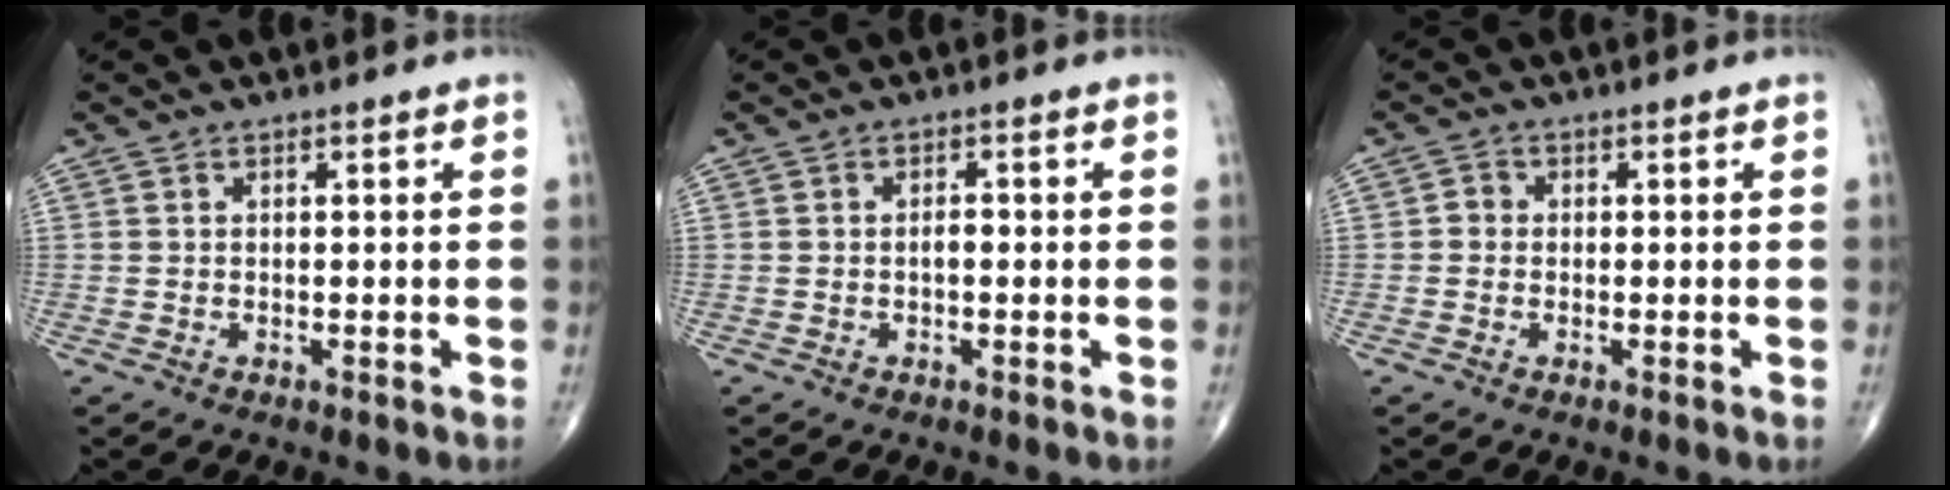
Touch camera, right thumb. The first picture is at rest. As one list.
[{"total": 1.3, "force": [-0.3, 0.7, 1.1], "torque": [-0.014, 0.003, -0.008]}, {"total": 1.6, "force": [-0.2, 1.5, 0.7], "torque": [0.000, 0.005, -0.009]}]